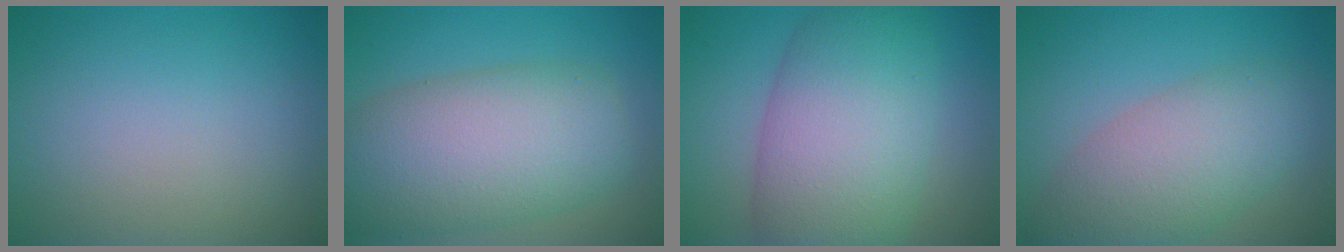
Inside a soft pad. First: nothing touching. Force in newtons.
{"total": 10.4, "press": 10.4, "slide": 0.2}
{"total": 11.0, "press": 11.0, "slide": 0.6}
{"total": 6.9, "press": 6.9, "slide": 0.4}